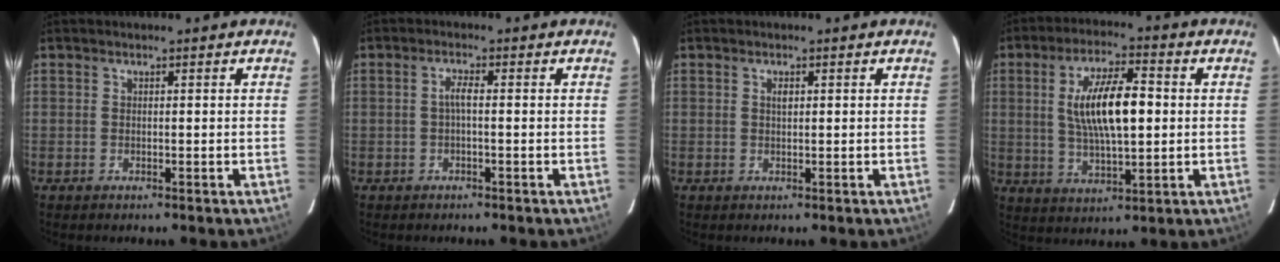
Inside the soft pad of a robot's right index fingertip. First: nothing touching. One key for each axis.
{"total": 1.8, "fx": -0.4, "fy": 0.1, "fz": 1.8, "tx": -0.034, "ty": 0.005, "tz": -0.008}
{"total": 1.0, "fx": 0.3, "fy": 0.5, "fz": 0.8, "tx": -0.014, "ty": 0.003, "tz": 0.005}
{"total": 12.7, "fx": 1.3, "fy": 4.3, "fz": 11.9, "tx": -0.218, "ty": 0.006, "tz": 0.027}